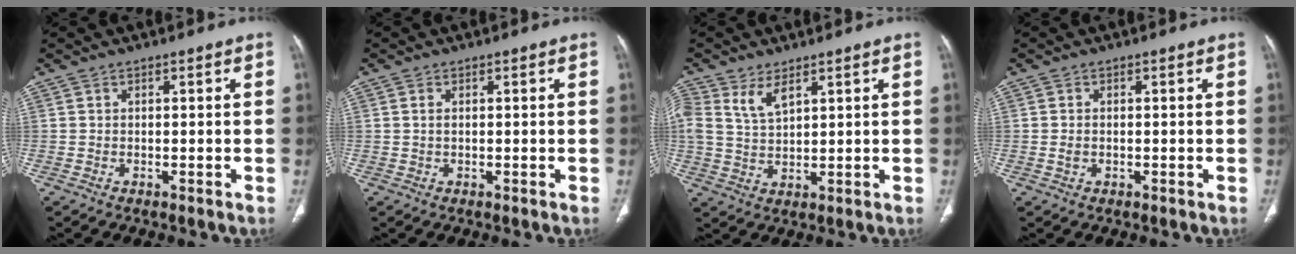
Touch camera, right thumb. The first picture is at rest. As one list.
[{"total": 0.8, "force": [0.2, 0.4, 0.6], "torque": [-0.017, 0.004, 0.006]}, {"total": 5.7, "force": [3.2, 2.8, 3.8], "torque": [-0.072, -0.008, 0.073]}, {"total": 1.3, "force": [-0.2, 0.9, 0.9], "torque": [-0.023, 0.001, -0.003]}]